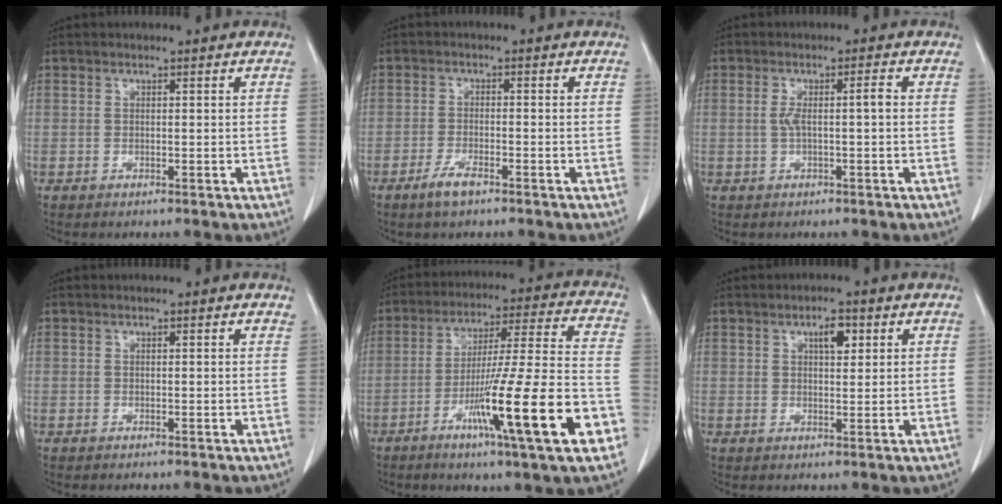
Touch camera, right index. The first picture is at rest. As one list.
[{"total": 3.3, "force": [-2.3, 0.6, 2.2], "torque": [-0.051, -0.002, -0.045]}, {"total": 3.1, "force": [-0.1, 0.3, 3.1], "torque": [-0.062, 0.011, 0.001]}, {"total": 0.6, "force": [0.6, 0.2, 0.0], "torque": [-0.006, 0.001, 0.000]}, {"total": 20.8, "force": [-8.5, 0.0, 18.9], "torque": [-0.287, -0.023, -0.139]}, {"total": 3.3, "force": [1.5, 1.2, 2.7], "torque": [-0.043, 0.001, 0.024]}]